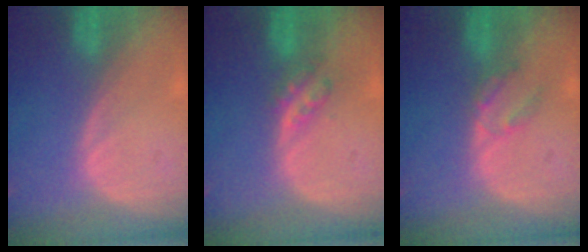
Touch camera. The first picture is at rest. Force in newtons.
{"total": 3.7, "press": 3.1, "slide": 1.9}
{"total": 2.5, "press": 2.5, "slide": 0.3}